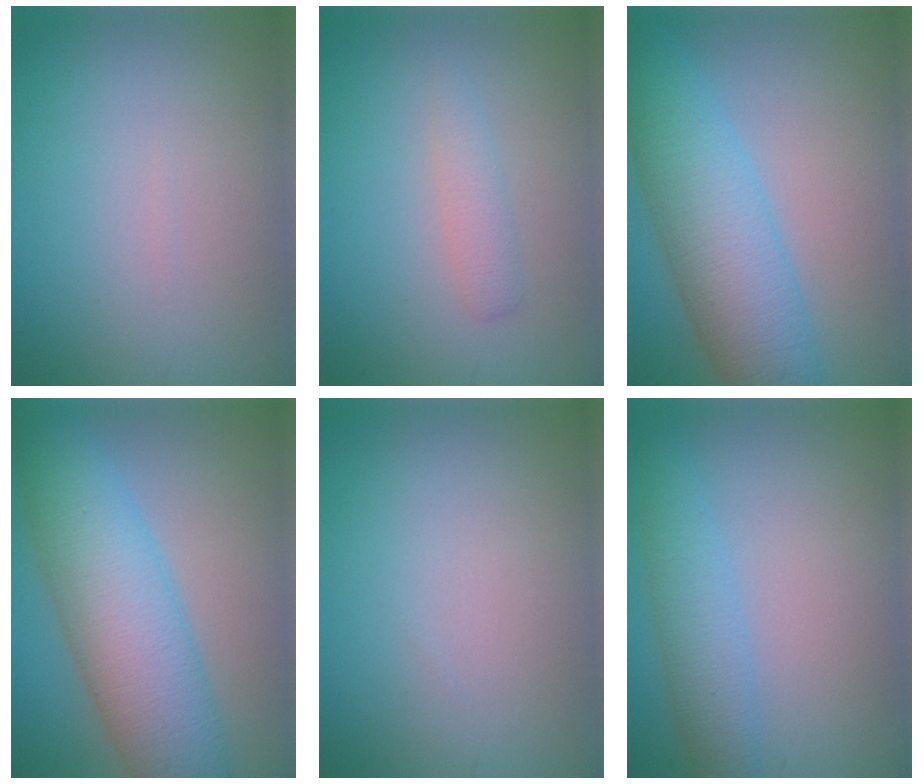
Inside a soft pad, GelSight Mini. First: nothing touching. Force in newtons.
{"total": 1.7, "press": 1.7, "slide": 0.1}
{"total": 8.4, "press": 8.4, "slide": 0.2}
{"total": 9.6, "press": 9.6, "slide": 0.0}
{"total": 0.0}
{"total": 3.5, "press": 3.5, "slide": 0.0}